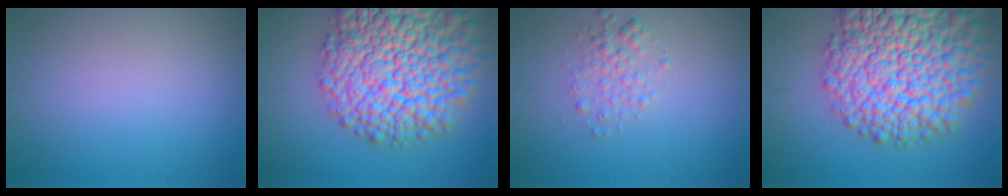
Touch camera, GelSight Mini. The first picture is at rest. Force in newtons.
{"total": 16.3, "press": 16.3, "slide": 0.7}
{"total": 2.0, "press": 2.0, "slide": 0.1}
{"total": 16.3, "press": 16.3, "slide": 0.7}